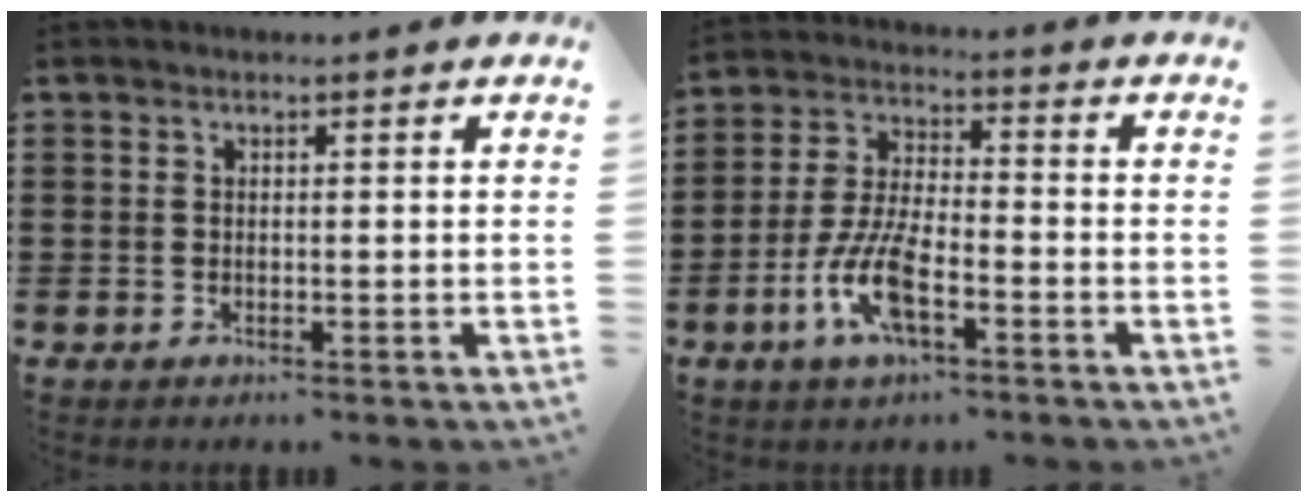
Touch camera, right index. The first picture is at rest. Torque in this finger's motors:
{"motor_torque": [2.10, -0.04, 0.66, 0.21]}